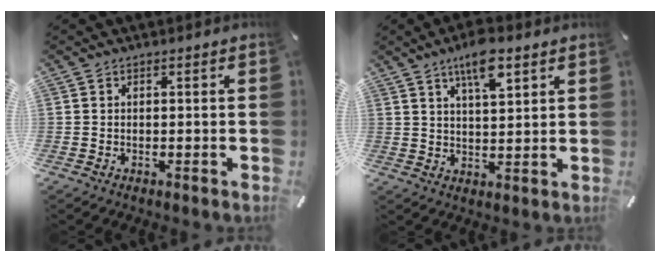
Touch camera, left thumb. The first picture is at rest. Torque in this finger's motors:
{"motor_torque": [1.57, 1.51, 0.95, -1.11, 0.37]}